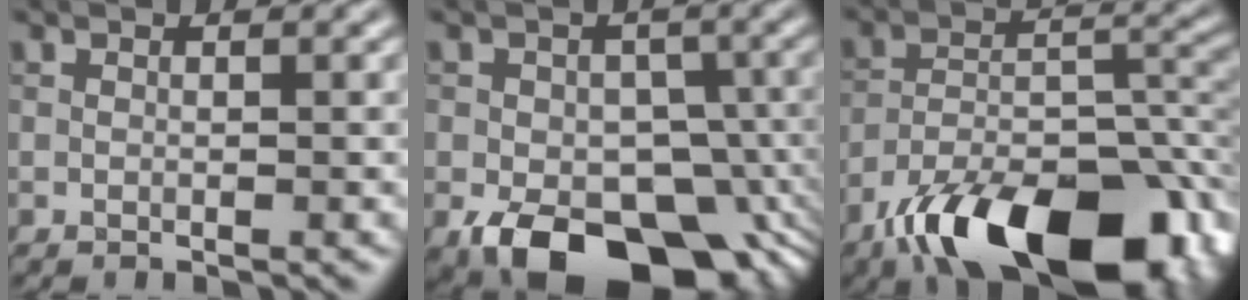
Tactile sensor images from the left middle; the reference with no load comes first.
{"total": 12.5, "force": [-5.4, 7.7, 8.3], "torque": [-0.120, -0.030, -0.078]}
{"total": 14.9, "force": [-10.2, 5.9, 9.1], "torque": [-0.156, -0.006, -0.166]}